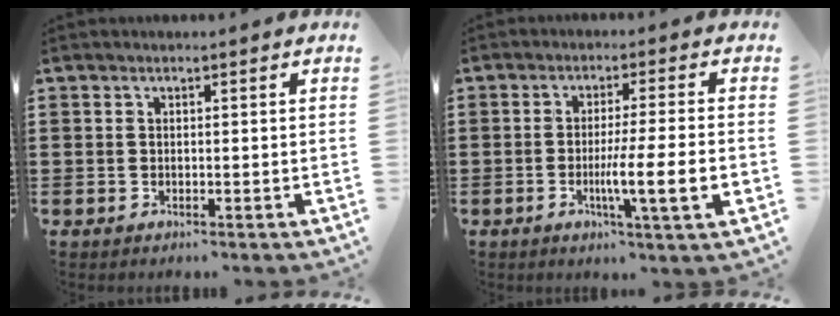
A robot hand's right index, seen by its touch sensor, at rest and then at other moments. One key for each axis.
{"total": 7.8, "fx": -1.9, "fy": -0.2, "fz": 7.6, "tx": -0.125, "ty": -0.015, "tz": -0.033}